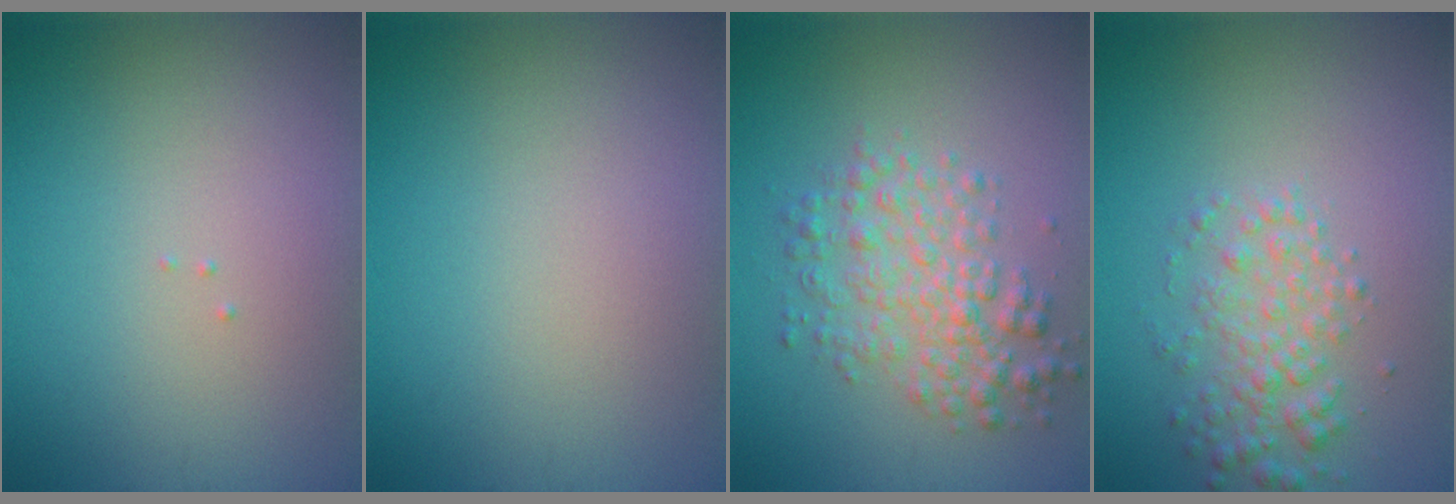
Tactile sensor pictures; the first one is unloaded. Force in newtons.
{"total": 0.0}
{"total": 4.0, "press": 4.0, "slide": 0.0}
{"total": 2.9, "press": 2.9, "slide": 0.1}